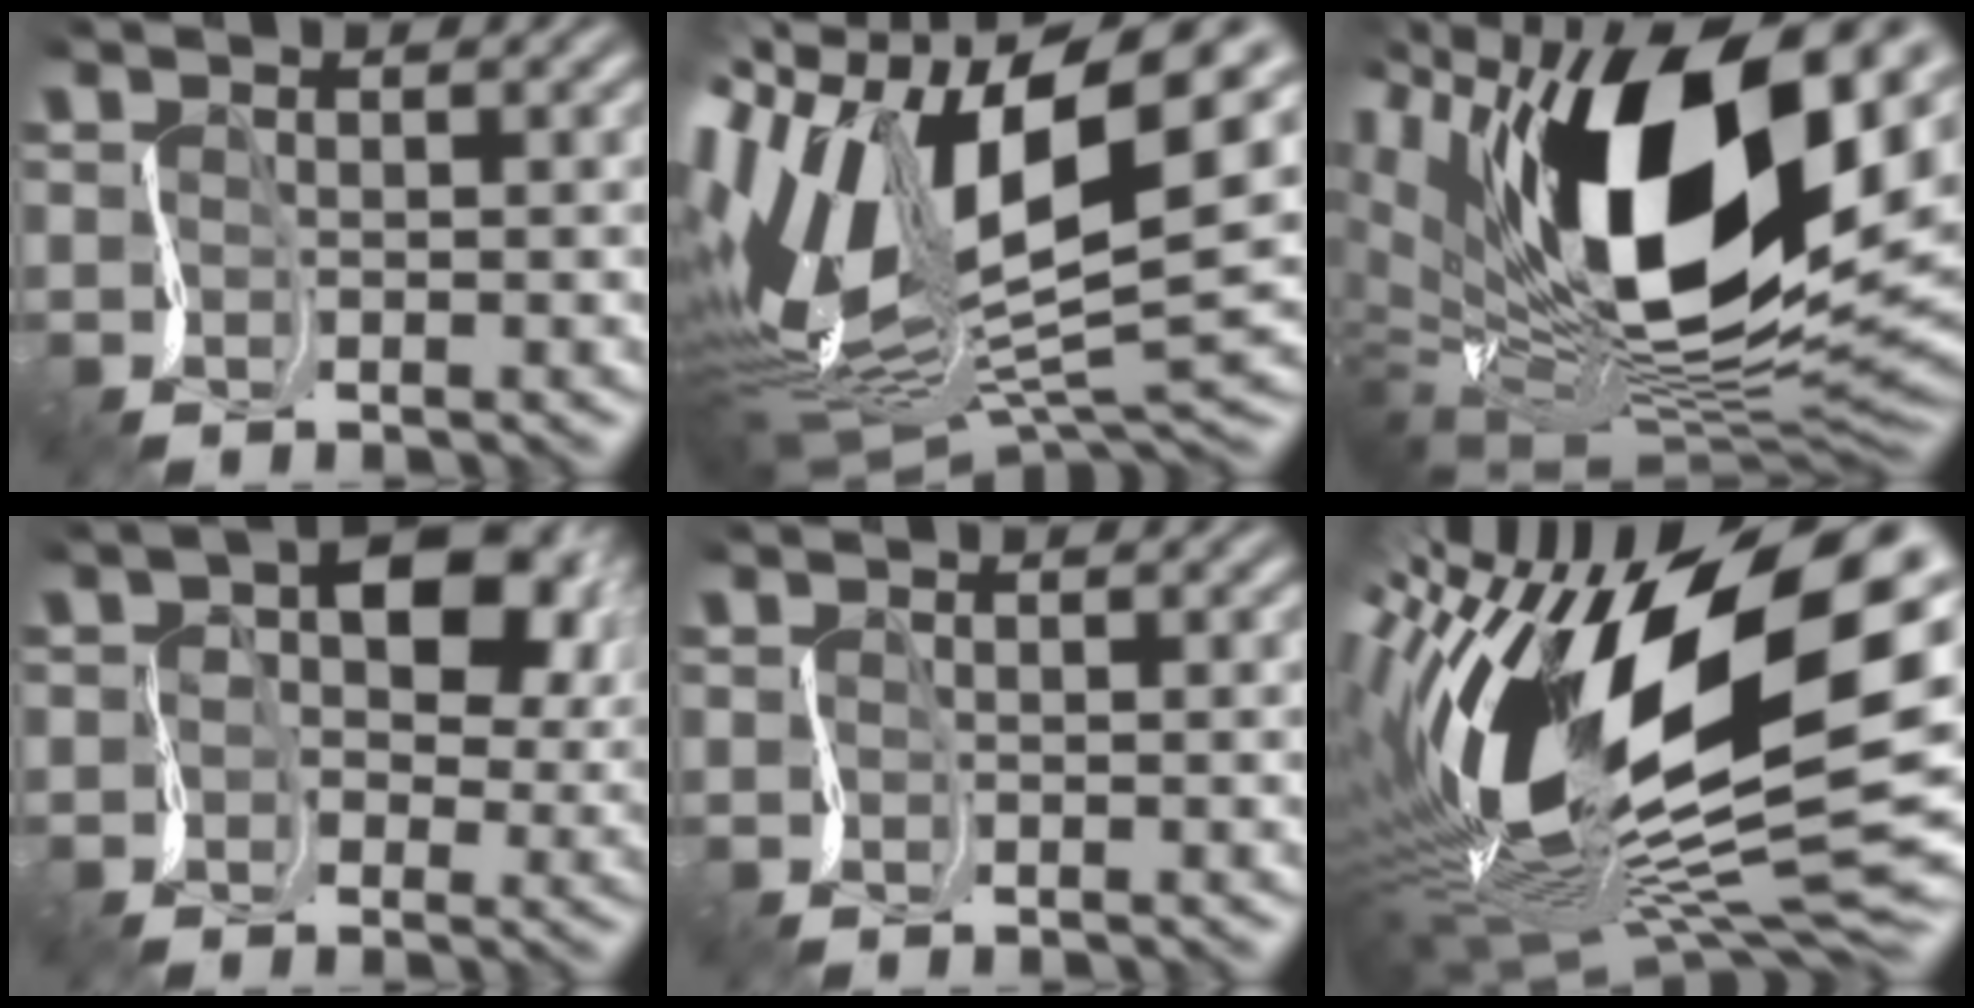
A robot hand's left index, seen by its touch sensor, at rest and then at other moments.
{"total": 13.6, "force": [2.4, 6.1, 11.9], "torque": [-0.263, 0.014, 0.053]}
{"total": 16.7, "force": [6.7, 8.4, 12.8], "torque": [-0.247, 0.006, 0.129]}
{"total": 7.3, "force": [1.8, 4.3, 5.7], "torque": [-0.082, 0.021, 0.025]}
{"total": 0.0}
{"total": 18.0, "force": [1.4, 7.9, 16.1], "torque": [-0.336, -0.029, 0.039]}